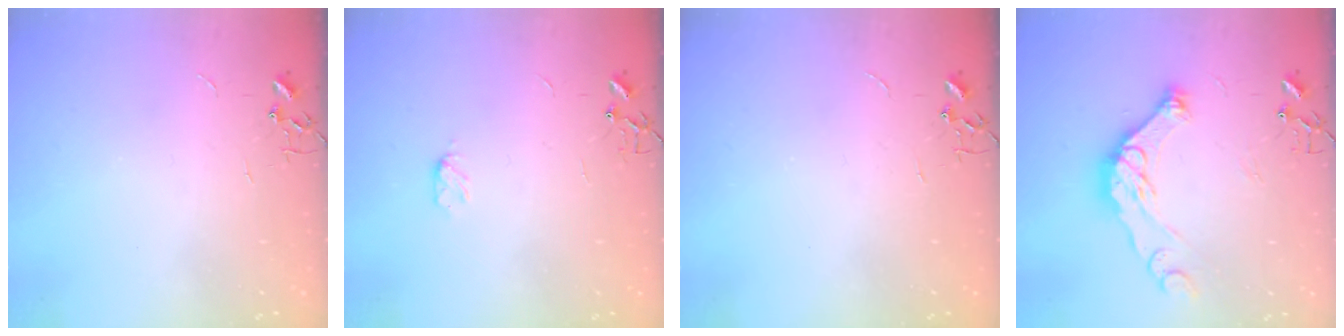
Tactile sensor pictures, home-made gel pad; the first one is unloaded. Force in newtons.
{"total": 3.9, "press": 3.8, "slide": 0.6}
{"total": 0.0}
{"total": 15.1, "press": 15.0, "slide": 1.8}